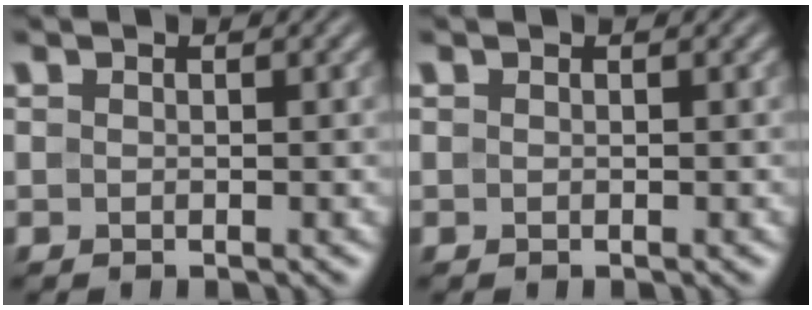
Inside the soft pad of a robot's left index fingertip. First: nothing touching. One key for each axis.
{"total": 0.0}